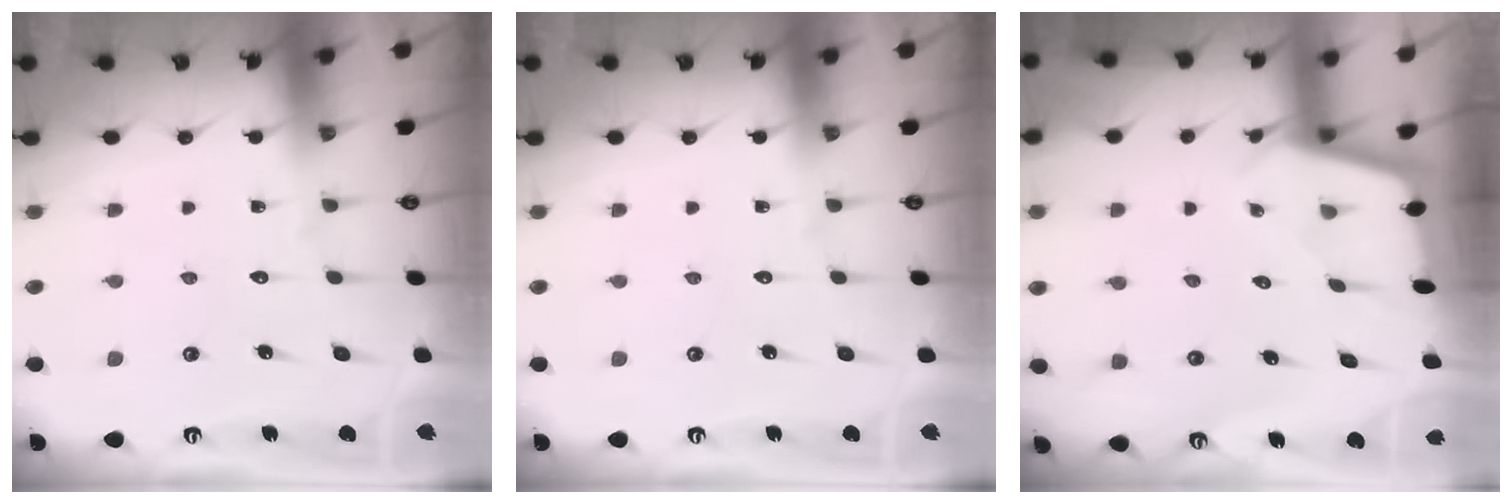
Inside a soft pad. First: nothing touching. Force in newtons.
{"total": 0.0}
{"total": 1.8, "press": 1.8, "slide": 0.2}